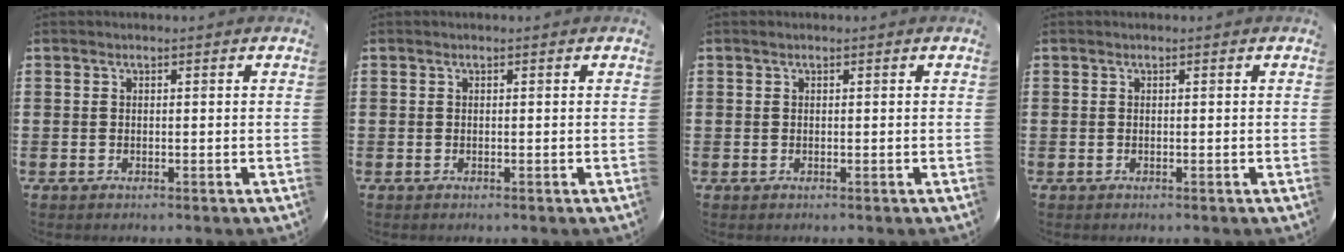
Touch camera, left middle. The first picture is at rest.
{"total": 0.0}
{"total": 0.0}
{"total": 0.0}